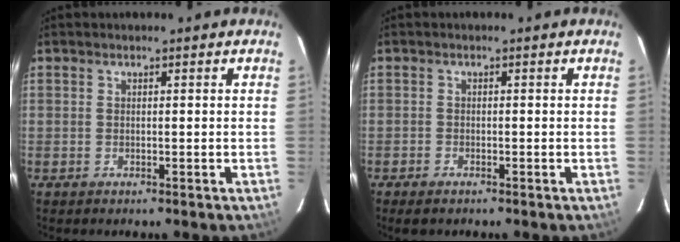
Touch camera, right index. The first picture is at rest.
{"total": 1.9, "force": [-1.5, 0.7, 0.8], "torque": [-0.023, -0.004, -0.031]}